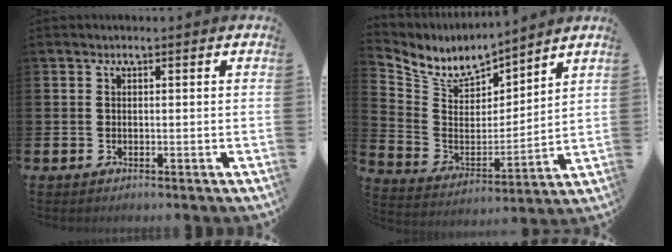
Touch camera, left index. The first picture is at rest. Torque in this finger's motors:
{"motor_torque": [-0.35, -0.12, -0.20, -0.04]}